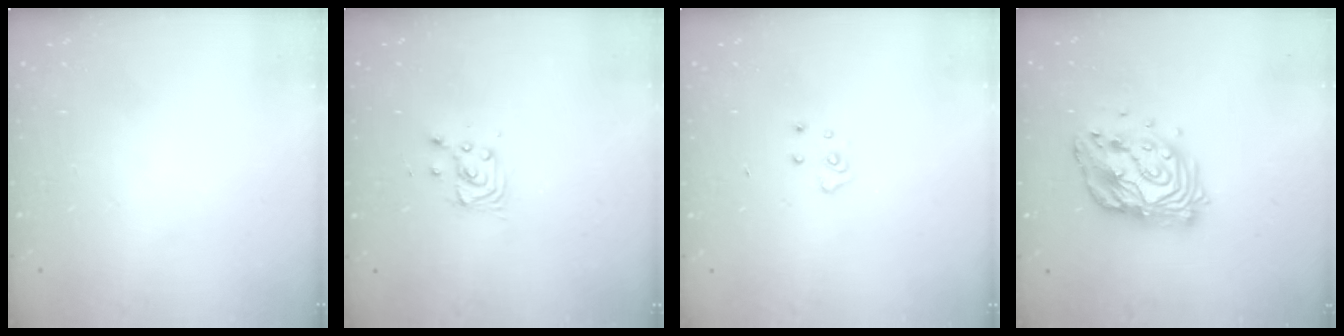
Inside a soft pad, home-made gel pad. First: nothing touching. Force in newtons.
{"total": 4.0, "press": 4.0, "slide": 0.4}
{"total": 4.4, "press": 4.4, "slide": 0.3}
{"total": 14.7, "press": 14.6, "slide": 1.2}